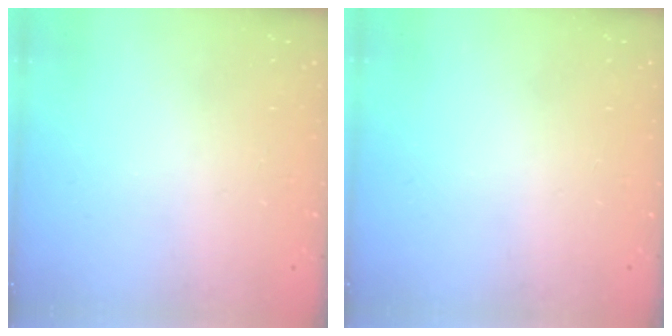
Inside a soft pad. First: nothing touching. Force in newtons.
{"total": 0.0}